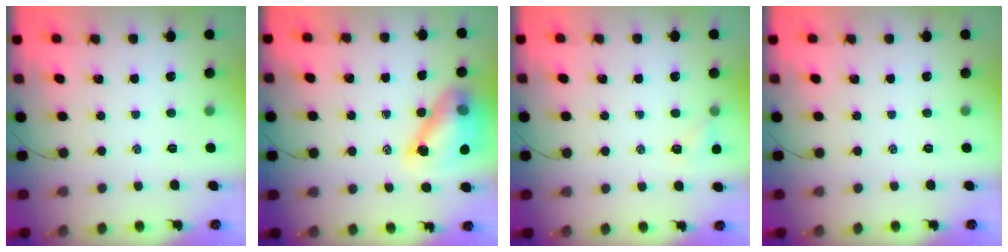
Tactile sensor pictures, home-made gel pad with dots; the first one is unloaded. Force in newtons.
{"total": 12.3, "press": 11.8, "slide": 3.5}
{"total": 4.8, "press": 4.7, "slide": 1.0}
{"total": 0.0}